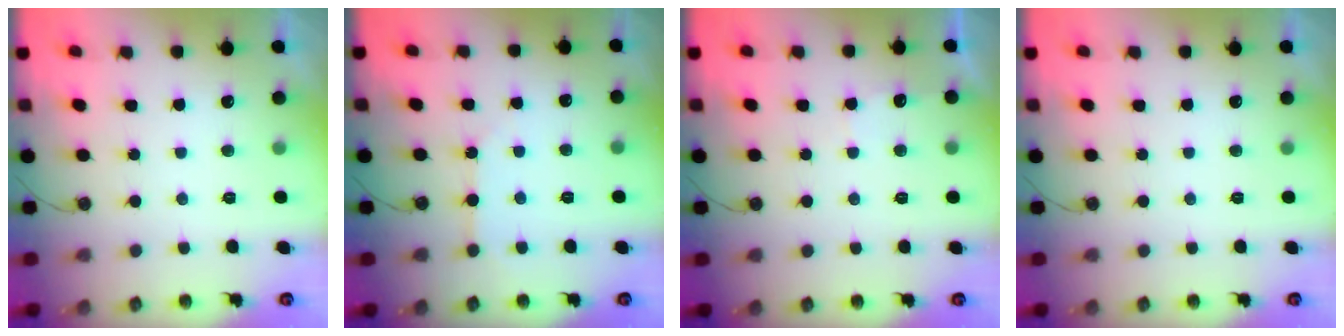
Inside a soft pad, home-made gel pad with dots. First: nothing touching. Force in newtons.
{"total": 3.3, "press": 3.2, "slide": 0.3}
{"total": 3.3, "press": 3.2, "slide": 0.6}
{"total": 0.0}